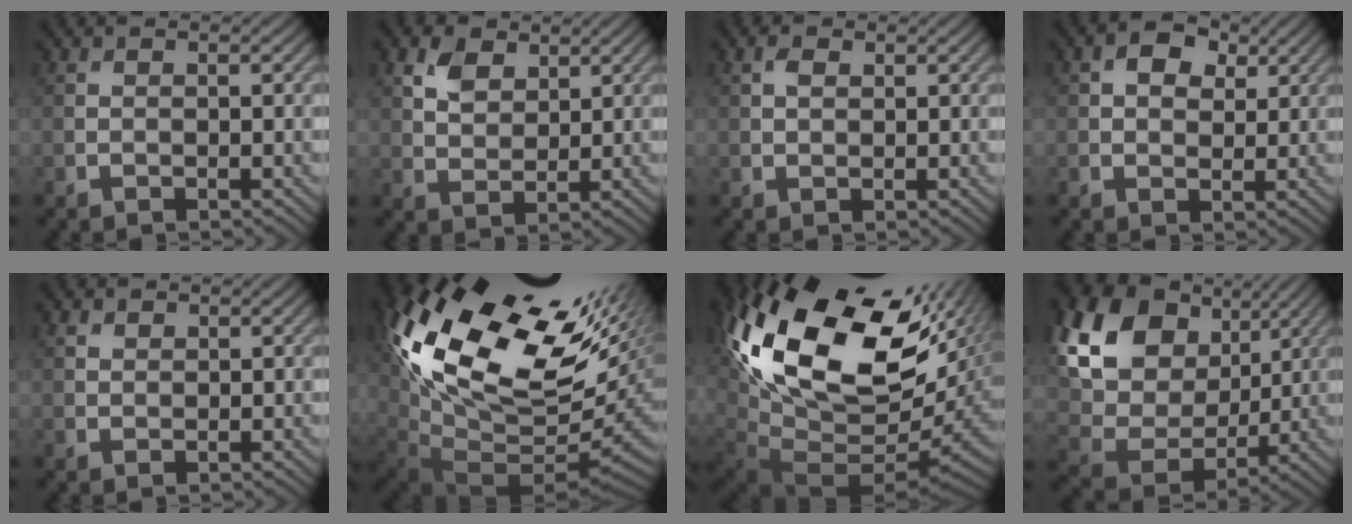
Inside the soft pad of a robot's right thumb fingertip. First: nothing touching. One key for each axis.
{"total": 4.3, "fx": 2.3, "fy": 2.7, "fz": 2.3, "tx": -0.054, "ty": -0.001, "tz": 0.047}
{"total": 1.6, "fx": 0.6, "fy": 1.0, "fz": 1.0, "tx": -0.022, "ty": 0.002, "tz": 0.011}
{"total": 4.5, "fx": 1.8, "fy": 3.0, "fz": 2.8, "tx": -0.050, "ty": 0.003, "tz": 0.026}
{"total": 1.2, "fx": 0.8, "fy": 0.8, "fz": 0.3, "tx": -0.007, "ty": -0.001, "tz": 0.015}
{"total": 20.2, "fx": 6.9, "fy": 10.6, "fz": 15.7, "tx": -0.307, "ty": -0.022, "tz": 0.162}
{"total": 20.7, "fx": 5.6, "fy": 11.7, "fz": 16.2, "tx": -0.338, "ty": -0.042, "tz": 0.135}
{"total": 21.0, "fx": 8.8, "fy": 15.3, "fz": 11.4, "tx": -0.326, "ty": 0.055, "tz": 0.192}